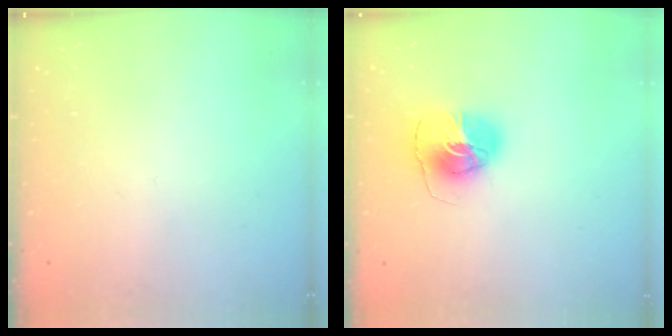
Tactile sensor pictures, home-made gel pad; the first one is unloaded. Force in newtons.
{"total": 9.1, "press": 9.1, "slide": 0.8}